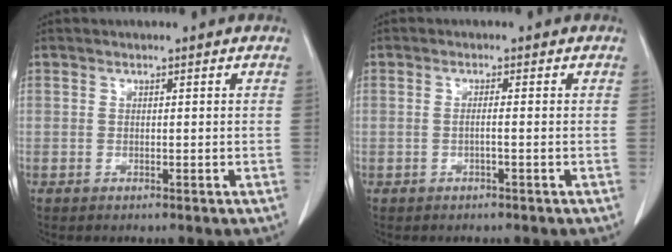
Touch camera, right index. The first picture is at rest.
{"total": 1.1, "force": [-0.3, -0.2, 1.1], "torque": [-0.020, 0.001, -0.006]}